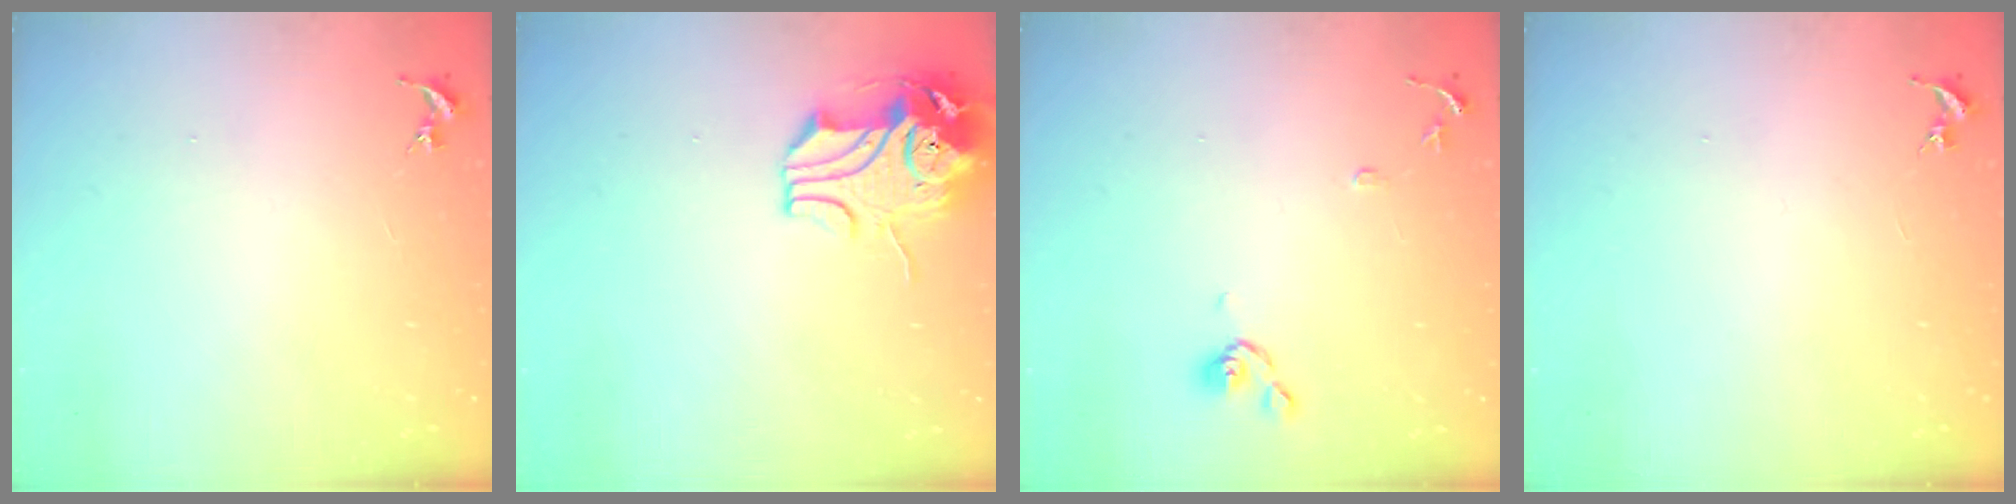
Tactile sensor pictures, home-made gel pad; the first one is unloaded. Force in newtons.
{"total": 10.6, "press": 10.5, "slide": 1.9}
{"total": 8.6, "press": 8.6, "slide": 0.7}
{"total": 0.0}